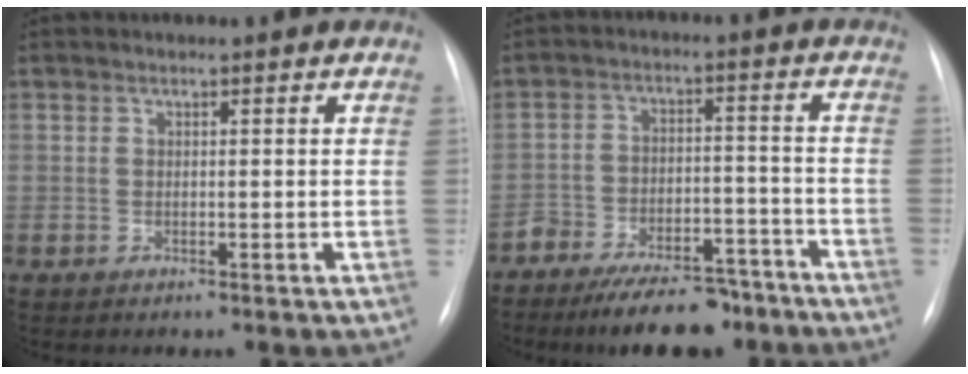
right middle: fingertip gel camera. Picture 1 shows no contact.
{"total": 11.9, "force": [-9.7, 4.6, 5.2], "torque": [-0.065, 0.023, -0.150]}